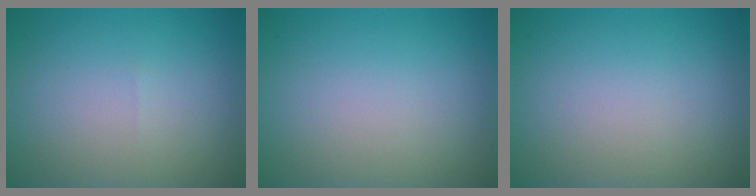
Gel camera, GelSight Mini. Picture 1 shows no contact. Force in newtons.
{"total": 0.0}
{"total": 0.0}